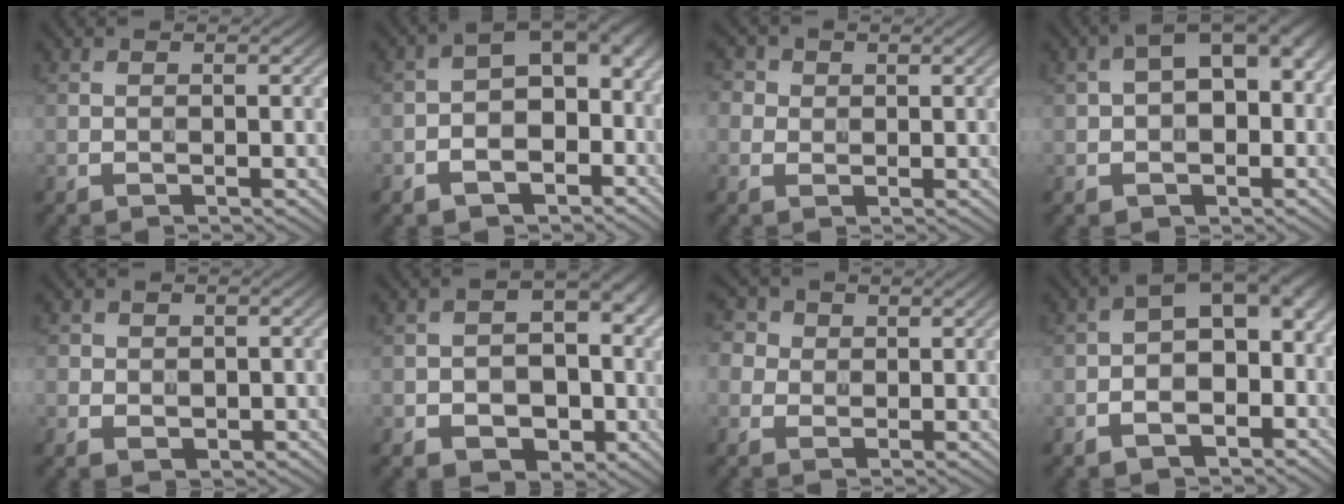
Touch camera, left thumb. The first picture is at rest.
{"total": 12.2, "force": [-3.8, 7.8, 8.5], "torque": [-0.112, -0.020, -0.054]}
{"total": 2.5, "force": [0.6, 2.2, 0.9], "torque": [-0.029, 0.008, 0.006]}
{"total": 10.5, "force": [0.1, 7.3, 7.5], "torque": [-0.097, 0.005, 0.007]}
{"total": 2.5, "force": [-0.1, 2.4, 0.8], "torque": [-0.017, -0.004, -0.002]}
{"total": 9.0, "force": [-2.8, 7.0, 4.9], "torque": [-0.059, -0.010, -0.047]}
{"total": 3.7, "force": [1.0, 3.3, 1.4], "torque": [-0.052, 0.011, 0.007]}
{"total": 11.2, "force": [-3.2, 6.8, 8.3], "torque": [-0.100, -0.007, -0.046]}